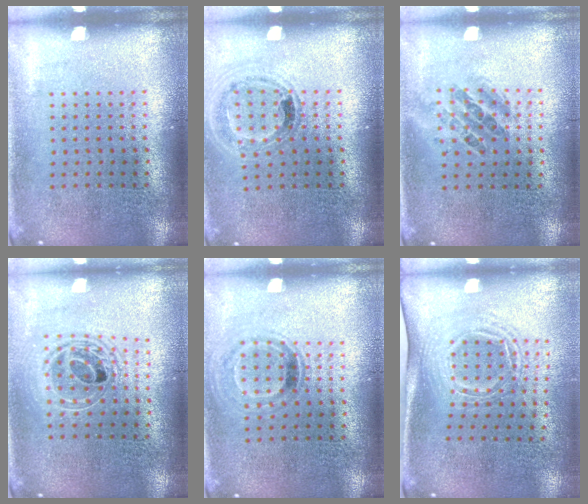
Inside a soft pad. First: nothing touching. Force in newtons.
{"total": 0.9, "press": 0.9, "slide": 0.1}
{"total": 0.9, "press": 0.8, "slide": 0.3}
{"total": 1.6, "press": 1.4, "slide": 0.8}
{"total": 0.9, "press": 0.8, "slide": 0.5}
{"total": 1.7, "press": 1.2, "slide": 1.2}